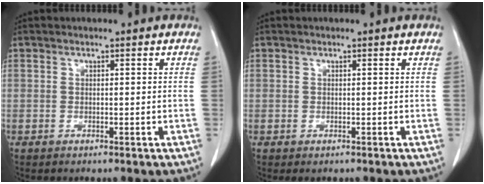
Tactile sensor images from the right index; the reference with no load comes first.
{"total": 0.6, "force": [-0.2, 0.5, 0.1], "torque": [-0.002, 0.003, -0.003]}